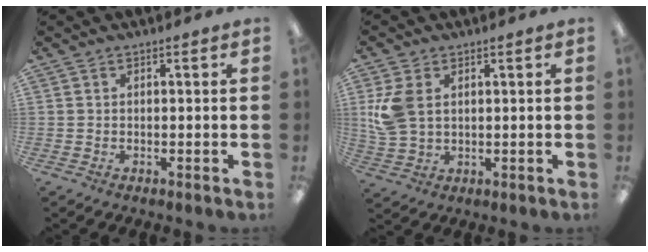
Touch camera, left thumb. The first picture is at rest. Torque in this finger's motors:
{"motor_torque": [0.37, 0.77, -0.06, 0.06, 0.06]}